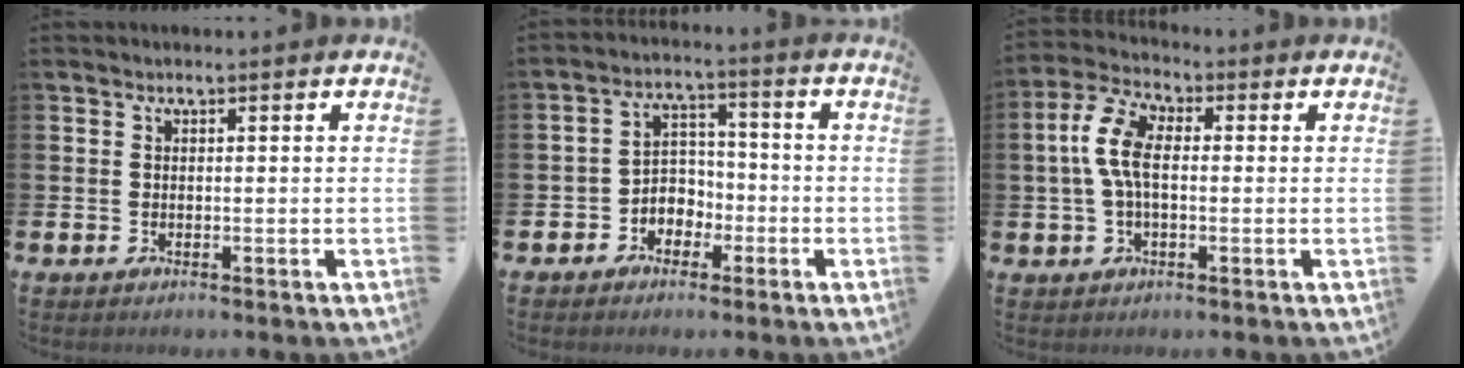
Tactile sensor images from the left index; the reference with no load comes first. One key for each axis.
{"total": 3.6, "fx": -1.7, "fy": 3.1, "fz": 0.9, "tx": -0.035, "ty": 0.006, "tz": -0.040}
{"total": 7.3, "fx": 0.9, "fy": 3.8, "fz": 6.2, "tx": -0.145, "ty": 0.009, "tz": 0.012}